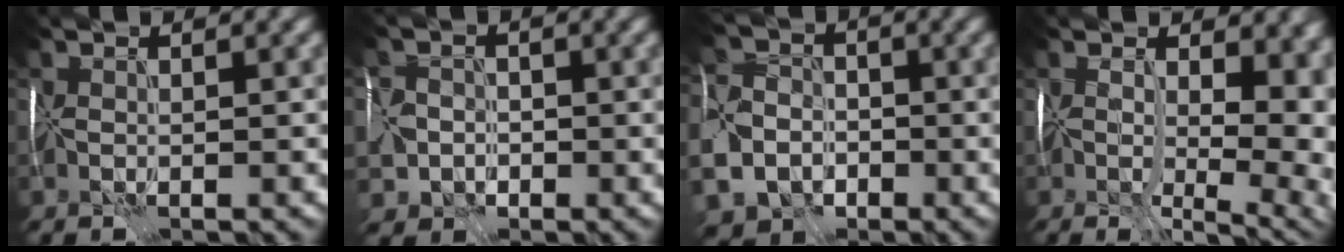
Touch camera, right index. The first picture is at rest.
{"total": 4.2, "force": [-2.2, 3.4, 1.1], "torque": [-0.015, -0.011, -0.046]}
{"total": 8.8, "force": [-4.2, 6.6, 4.0], "torque": [-0.089, -0.027, -0.083]}
{"total": 11.3, "force": [0.7, 5.8, 9.7], "torque": [-0.094, 0.000, 0.024]}